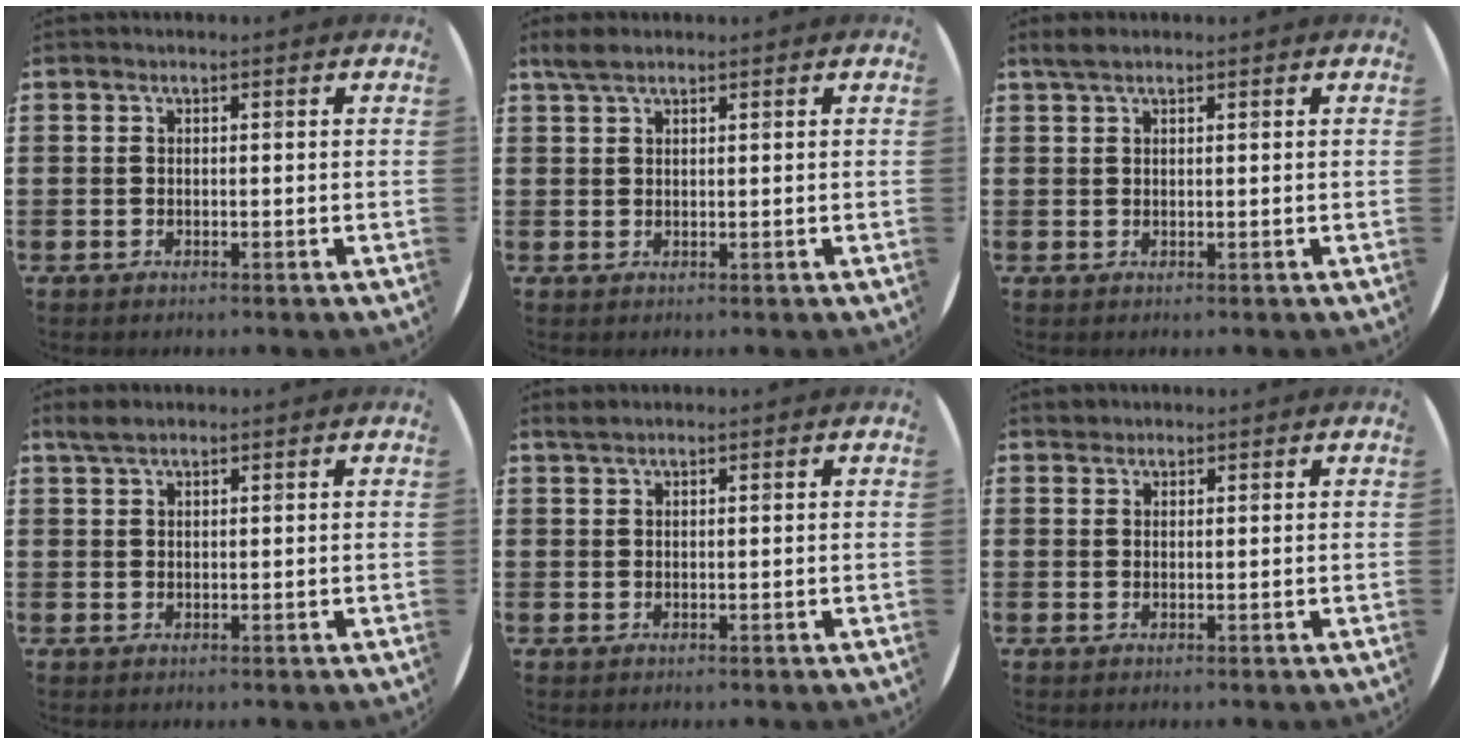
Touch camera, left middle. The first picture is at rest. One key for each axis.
{"total": 2.3, "fx": 1.8, "fy": 0.8, "fz": 1.1, "tx": -0.025, "ty": 0.006, "tz": 0.034}
{"total": 1.7, "fx": 1.3, "fy": 0.5, "fz": 0.9, "tx": -0.019, "ty": 0.006, "tz": 0.023}
{"total": 2.0, "fx": 1.7, "fy": 0.6, "fz": 0.9, "tx": -0.020, "ty": 0.006, "tz": 0.031}
{"total": 1.0, "fx": 0.9, "fy": 0.1, "fz": 0.2, "tx": -0.006, "ty": 0.002, "tz": 0.017}
{"total": 1.1, "fx": 1.0, "fy": 0.4, "fz": -0.1, "tx": 0.007, "ty": -0.001, "tz": 0.018}